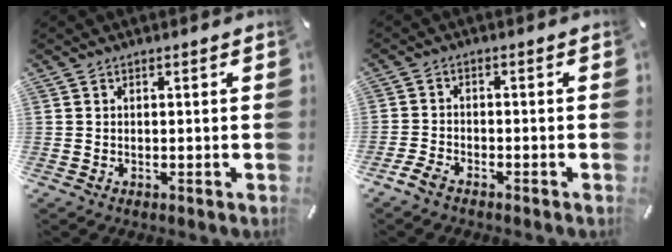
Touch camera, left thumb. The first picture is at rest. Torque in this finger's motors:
{"motor_torque": [-0.38, 0.46, 0.14, 0.31, 0.05]}